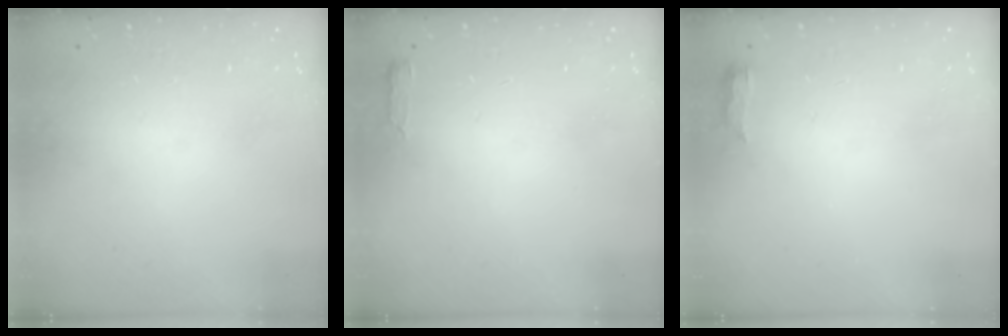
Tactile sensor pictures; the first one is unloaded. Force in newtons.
{"total": 2.9, "press": 2.8, "slide": 0.6}
{"total": 4.0, "press": 3.7, "slide": 1.3}